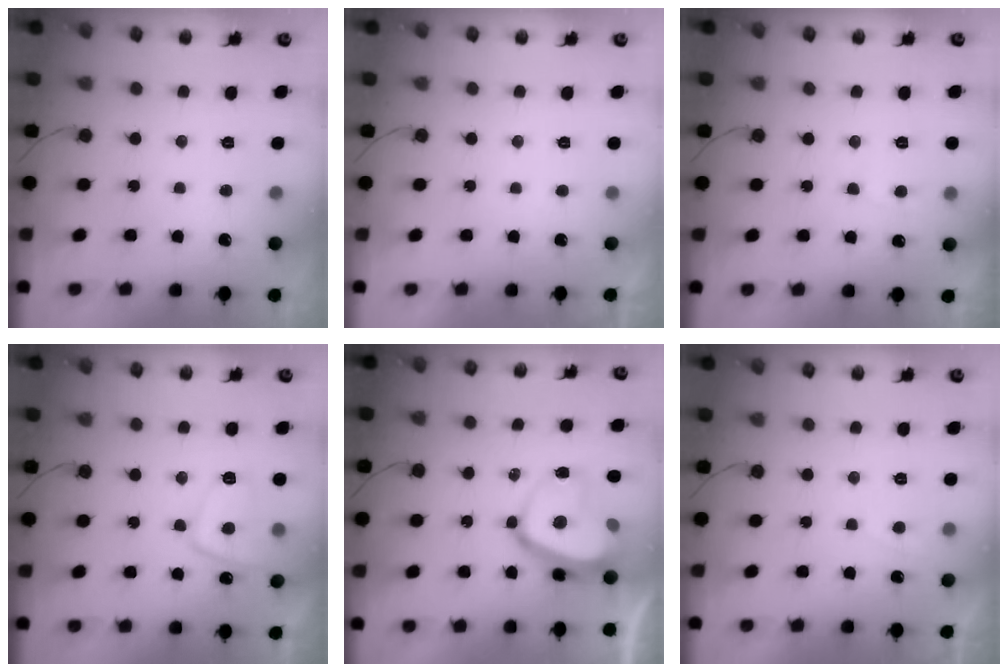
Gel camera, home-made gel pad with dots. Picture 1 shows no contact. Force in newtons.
{"total": 2.3, "press": 2.2, "slide": 0.4}
{"total": 3.4, "press": 3.4, "slide": 0.4}
{"total": 8.4, "press": 8.3, "slide": 1.1}
{"total": 12.2, "press": 12.2, "slide": 0.9}
{"total": 1.9, "press": 1.8, "slide": 0.6}